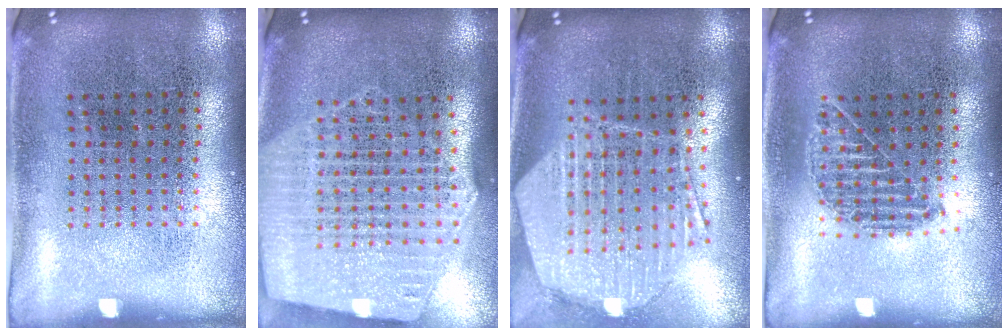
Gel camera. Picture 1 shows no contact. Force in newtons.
{"total": 2.7, "press": 2.3, "slide": 1.4}
{"total": 2.2, "press": 1.9, "slide": 1.1}
{"total": 1.0, "press": 0.9, "slide": 0.3}